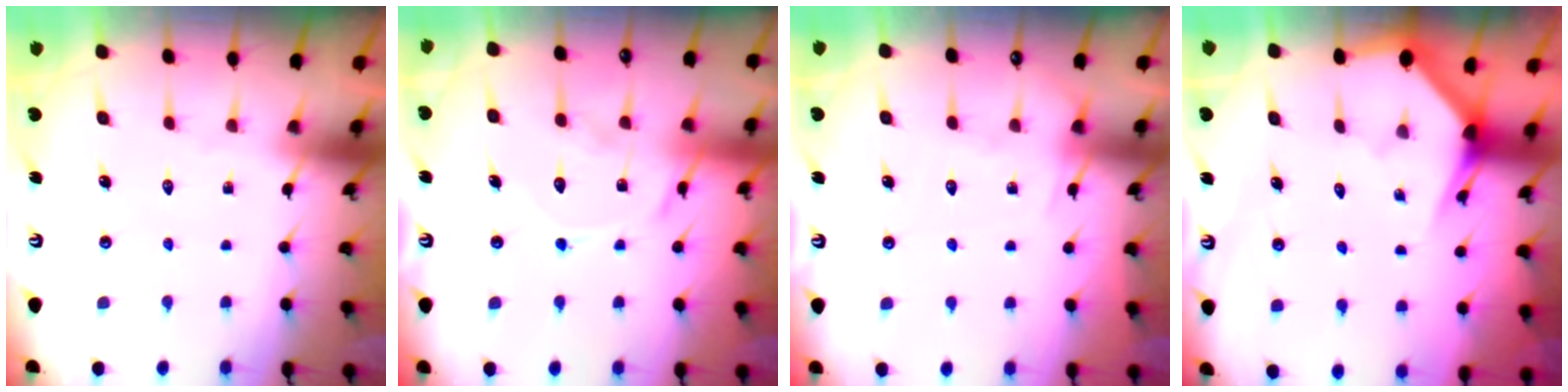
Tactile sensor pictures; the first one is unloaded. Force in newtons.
{"total": 12.9, "press": 12.9, "slide": 1.3}
{"total": 5.0, "press": 5.0, "slide": 0.6}
{"total": 3.0, "press": 3.0, "slide": 0.1}